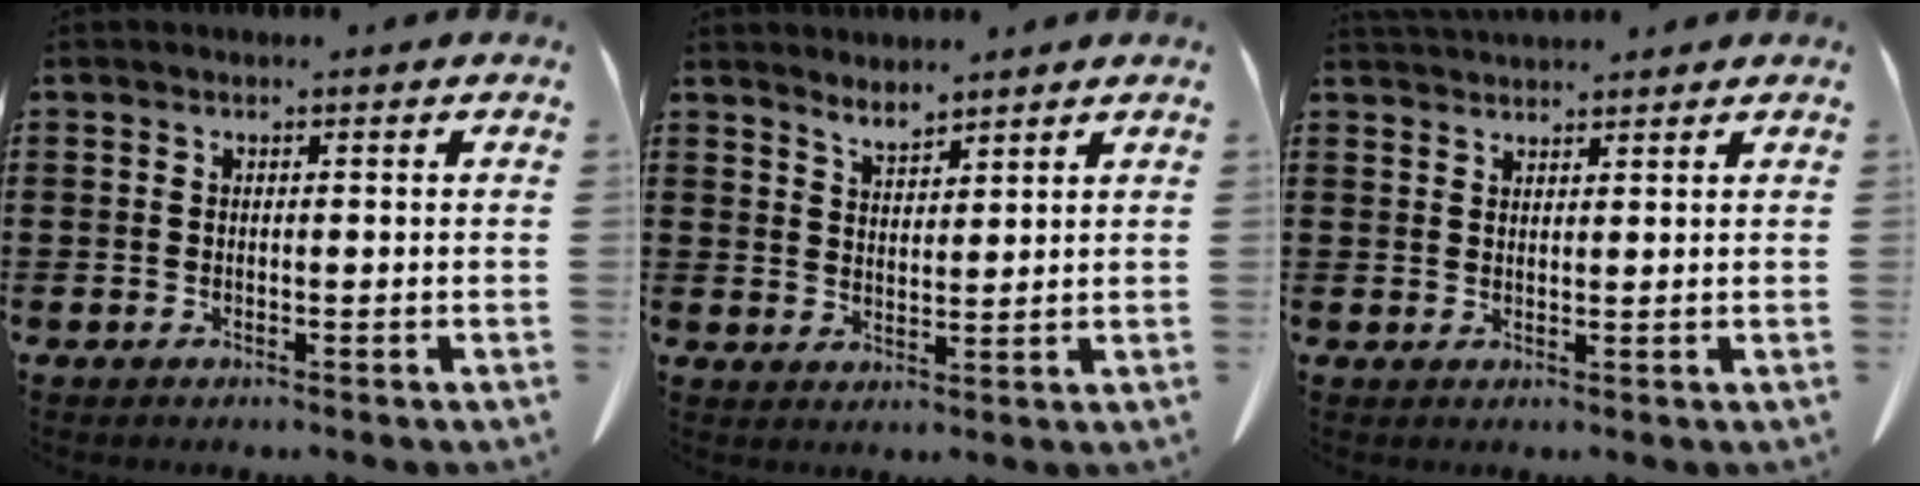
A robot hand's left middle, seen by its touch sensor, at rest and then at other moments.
{"total": 3.1, "force": [3.1, 0.3, 0.2], "torque": [-0.011, -0.008, 0.058]}
{"total": 2.3, "force": [2.3, 0.3, 0.1], "torque": [-0.009, -0.002, 0.044]}